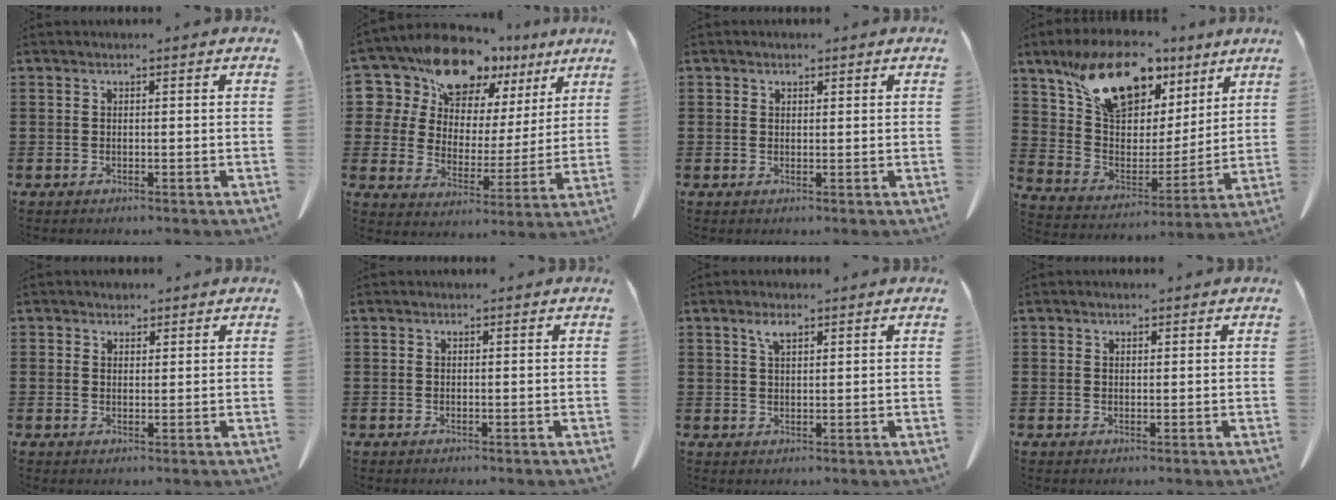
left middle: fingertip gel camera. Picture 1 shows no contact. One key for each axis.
{"total": 13.3, "fx": 11.8, "fy": 5.4, "fz": 2.7, "tx": -0.090, "ty": -0.083, "tz": 0.216}
{"total": 1.1, "fx": 0.8, "fy": 0.6, "fz": 0.2, "tx": -0.006, "ty": 0.003, "tz": 0.017}
{"total": 15.3, "fx": 10.4, "fy": 7.8, "fz": 7.9, "tx": -0.170, "ty": -0.041, "tz": 0.189}
{"total": 1.9, "fx": 1.6, "fy": 1.0, "fz": 0.1, "tx": -0.007, "ty": 0.004, "tz": 0.032}
{"total": 0.0}
{"total": 2.7, "fx": 1.7, "fy": 0.8, "fz": 2.0, "tx": -0.045, "ty": 0.003, "tz": 0.029}
{"total": 0.9, "fx": 0.7, "fy": 0.5, "fz": 0.2, "tx": -0.006, "ty": 0.001, "tz": 0.015}